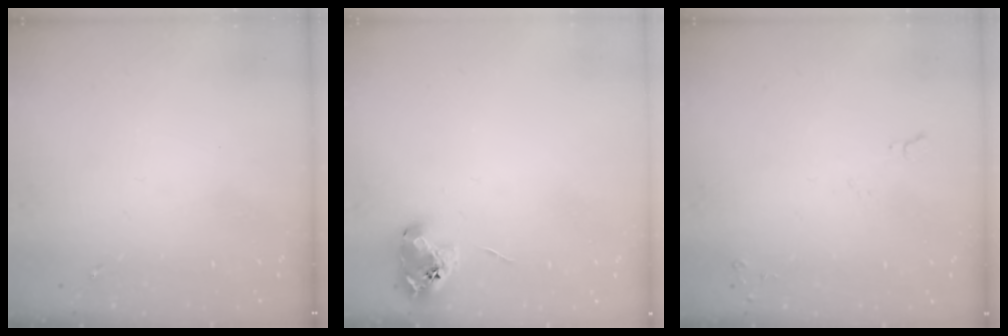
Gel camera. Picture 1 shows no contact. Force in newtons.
{"total": 8.7, "press": 8.6, "slide": 0.8}
{"total": 5.7, "press": 5.6, "slide": 0.7}